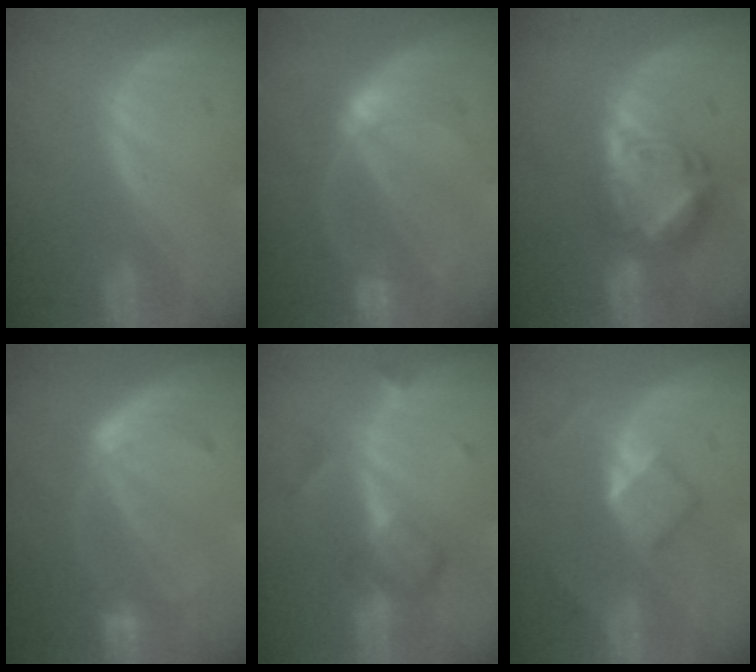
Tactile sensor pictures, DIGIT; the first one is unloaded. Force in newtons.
{"total": 5.0, "press": 4.9, "slide": 0.2}
{"total": 8.1, "press": 6.9, "slide": 4.1}
{"total": 5.5, "press": 5.3, "slide": 1.6}
{"total": 6.0, "press": 5.2, "slide": 3.0}
{"total": 5.3, "press": 4.6, "slide": 2.7}